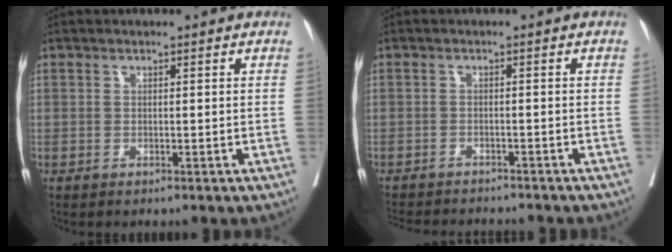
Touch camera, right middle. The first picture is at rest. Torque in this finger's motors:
{"motor_torque": [0.96, -1.18, 0.12, 0.03]}